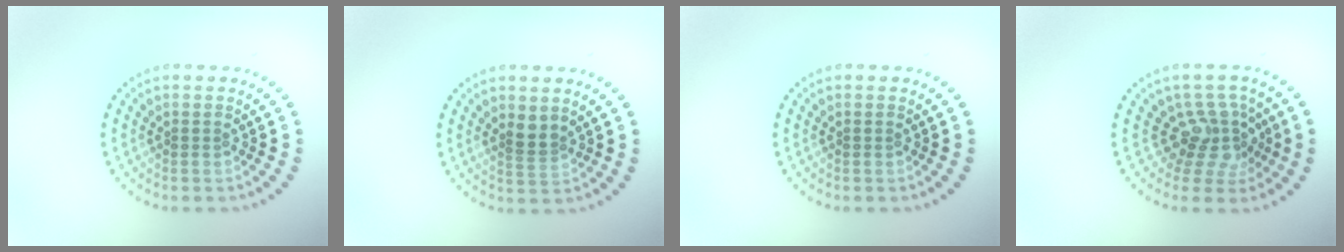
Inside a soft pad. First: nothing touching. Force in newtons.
{"total": 1.5, "press": 1.1, "slide": 1.0}
{"total": 0.0}
{"total": 3.5, "press": 2.6, "slide": 2.3}